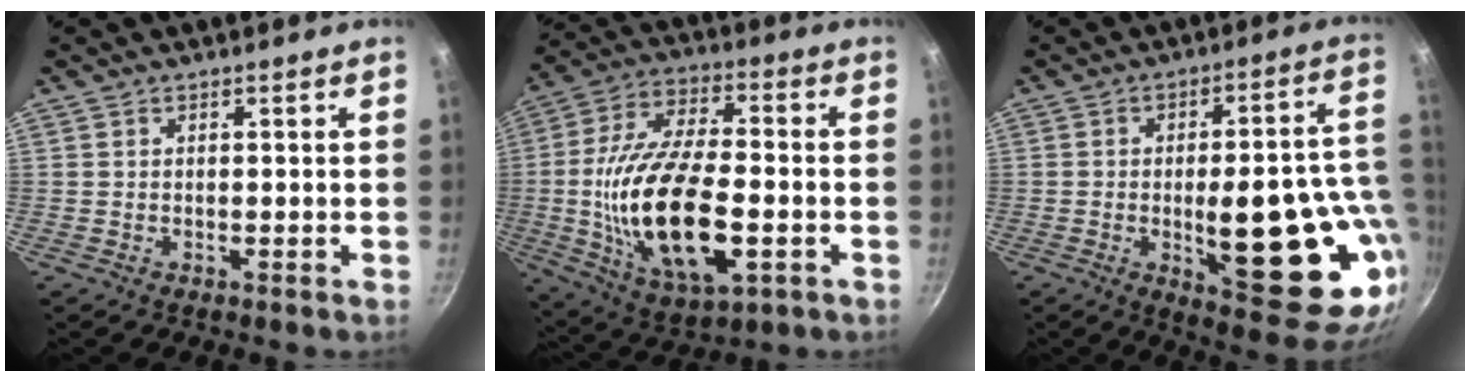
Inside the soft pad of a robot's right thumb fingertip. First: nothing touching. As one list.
[{"total": 22.8, "force": [-4.0, 10.6, 19.8], "torque": [-0.370, 0.013, -0.068]}, {"total": 25.2, "force": [-4.5, 9.2, 23.1], "torque": [-0.263, 0.002, -0.048]}]